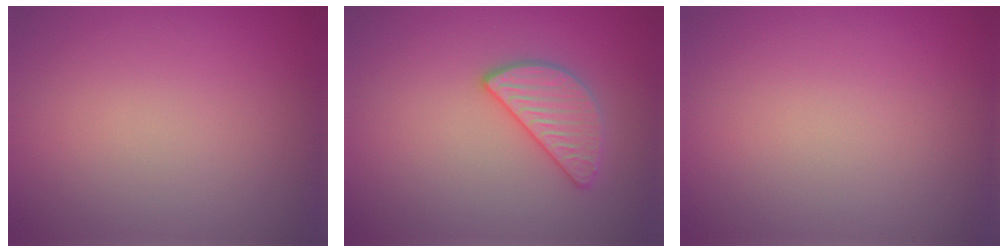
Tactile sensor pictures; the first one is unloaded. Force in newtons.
{"total": 2.7, "press": 2.7, "slide": 0.1}
{"total": 0.0}